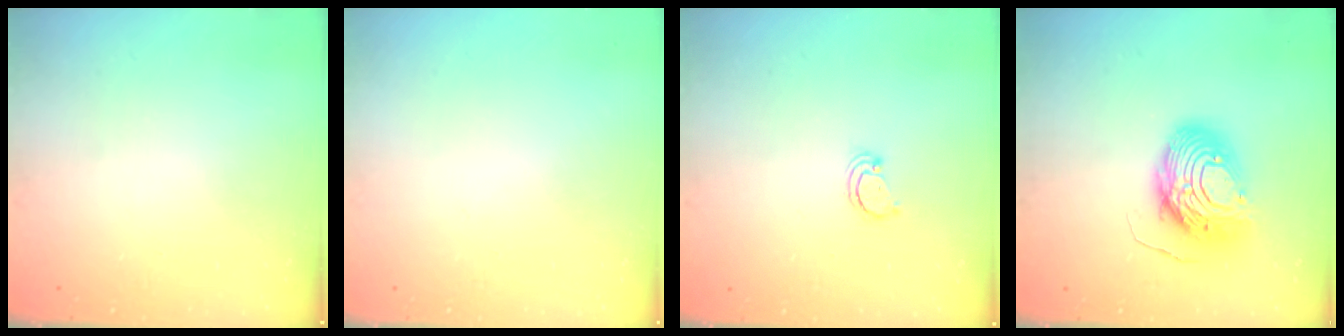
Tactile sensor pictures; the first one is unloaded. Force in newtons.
{"total": 0.0}
{"total": 2.2, "press": 2.2, "slide": 0.1}
{"total": 12.9, "press": 12.8, "slide": 1.3}